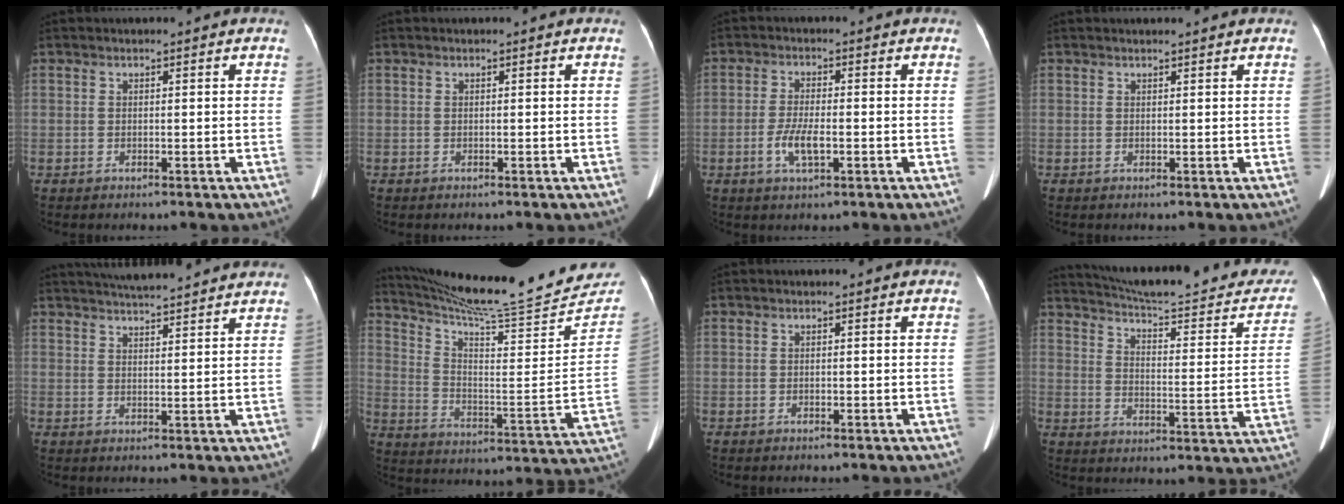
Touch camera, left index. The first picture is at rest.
{"total": 0.0}
{"total": 4.3, "force": [-1.4, 1.2, 3.9], "torque": [-0.081, -0.001, -0.025]}
{"total": 2.0, "force": [1.9, 0.1, 0.6], "torque": [-0.008, 0.015, 0.024]}
{"total": 12.2, "force": [11.3, 0.7, 4.6], "torque": [-0.076, 0.023, 0.150]}
{"total": 23.8, "force": [22.5, 0.1, 8.0], "torque": [-0.135, -0.095, 0.316]}
{"total": 0.0}
{"total": 26.7, "force": [24.3, 3.9, 10.5], "torque": [-0.145, -0.060, 0.301]}